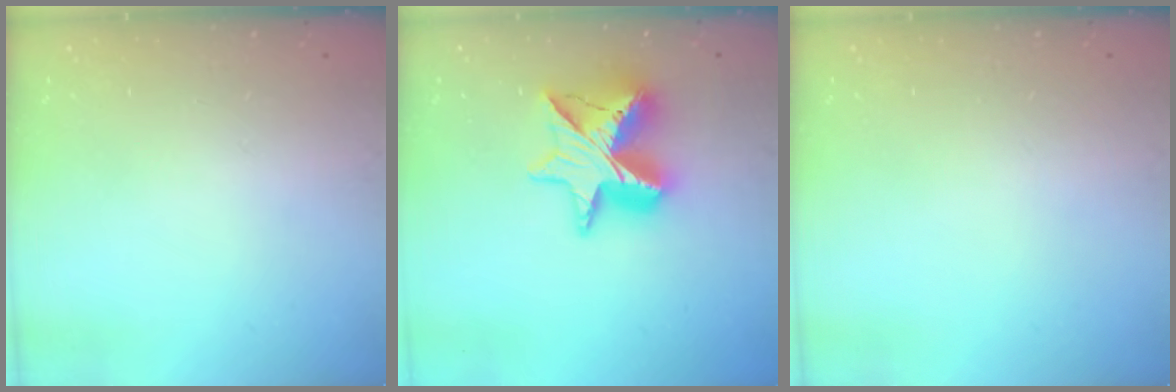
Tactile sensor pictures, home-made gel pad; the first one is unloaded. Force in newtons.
{"total": 14.6, "press": 14.6, "slide": 1.3}
{"total": 0.0}